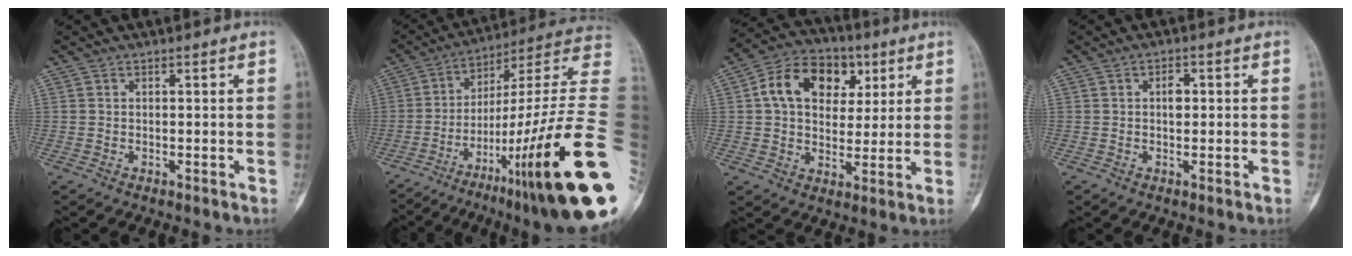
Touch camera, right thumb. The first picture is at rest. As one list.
[{"total": 32.8, "force": [-10.2, 5.9, 30.6], "torque": [-0.368, 0.058, -0.160]}, {"total": 14.3, "force": [4.1, 10.6, 8.7], "torque": [-0.113, 0.007, 0.060]}, {"total": 2.3, "force": [0.2, 1.4, 1.8], "torque": [-0.026, 0.003, 0.001]}]